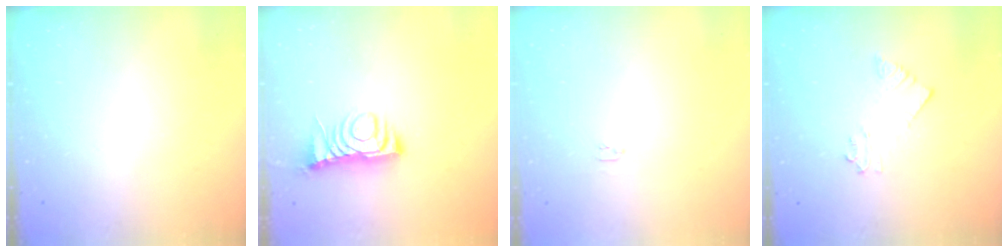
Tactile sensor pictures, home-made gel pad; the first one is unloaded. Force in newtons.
{"total": 7.0, "press": 7.0, "slide": 0.9}
{"total": 2.0, "press": 2.0, "slide": 0.3}
{"total": 3.2, "press": 3.2, "slide": 0.2}